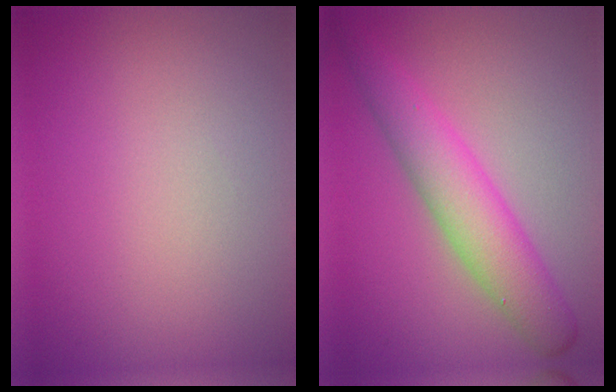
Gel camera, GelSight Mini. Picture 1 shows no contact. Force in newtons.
{"total": 5.1, "press": 5.1, "slide": 0.3}